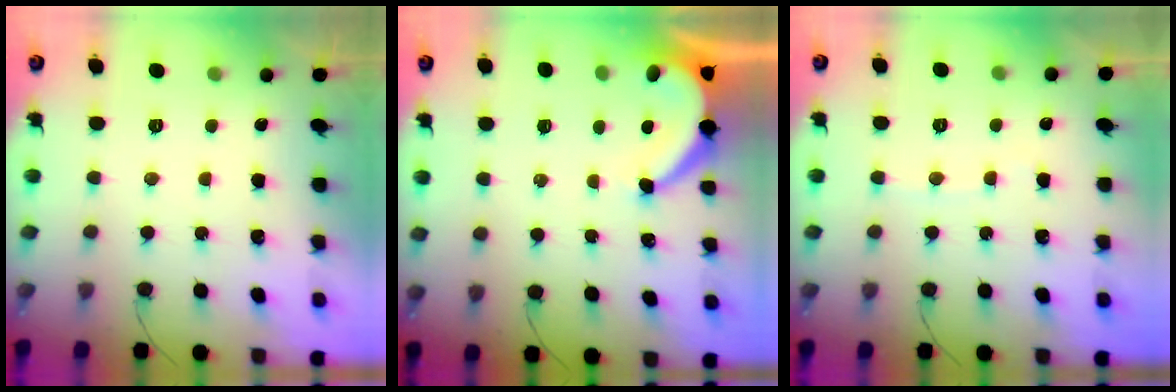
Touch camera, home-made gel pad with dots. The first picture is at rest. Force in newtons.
{"total": 6.8, "press": 6.8, "slide": 0.5}
{"total": 2.1, "press": 2.0, "slide": 0.3}